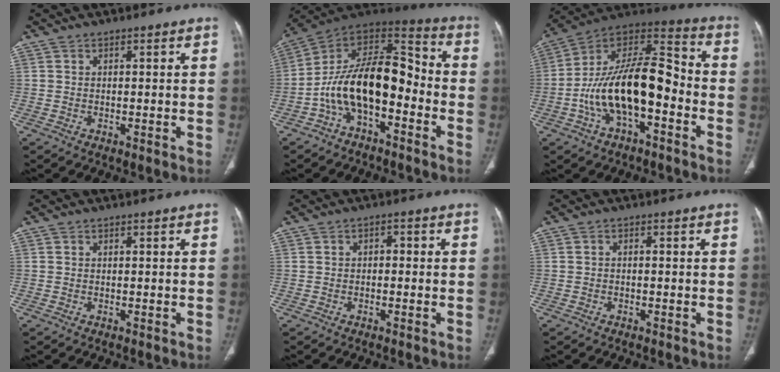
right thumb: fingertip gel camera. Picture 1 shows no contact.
{"total": 17.6, "force": [-4.8, 9.2, 14.3], "torque": [-0.223, 0.084, -0.089]}
{"total": 20.3, "force": [-5.0, 9.6, 17.2], "torque": [-0.288, 0.068, -0.086]}
{"total": 0.0}
{"total": 1.7, "force": [-0.3, 1.2, 1.1], "torque": [-0.007, 0.010, -0.010]}
{"total": 0.6, "force": [-0.2, 0.4, 0.4], "torque": [-0.005, 0.001, -0.008]}